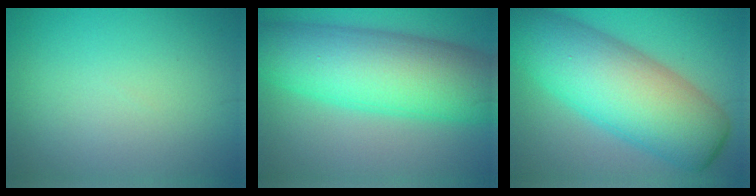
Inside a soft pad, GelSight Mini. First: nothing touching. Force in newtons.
{"total": 11.9, "press": 11.9, "slide": 0.2}
{"total": 12.4, "press": 12.4, "slide": 0.2}